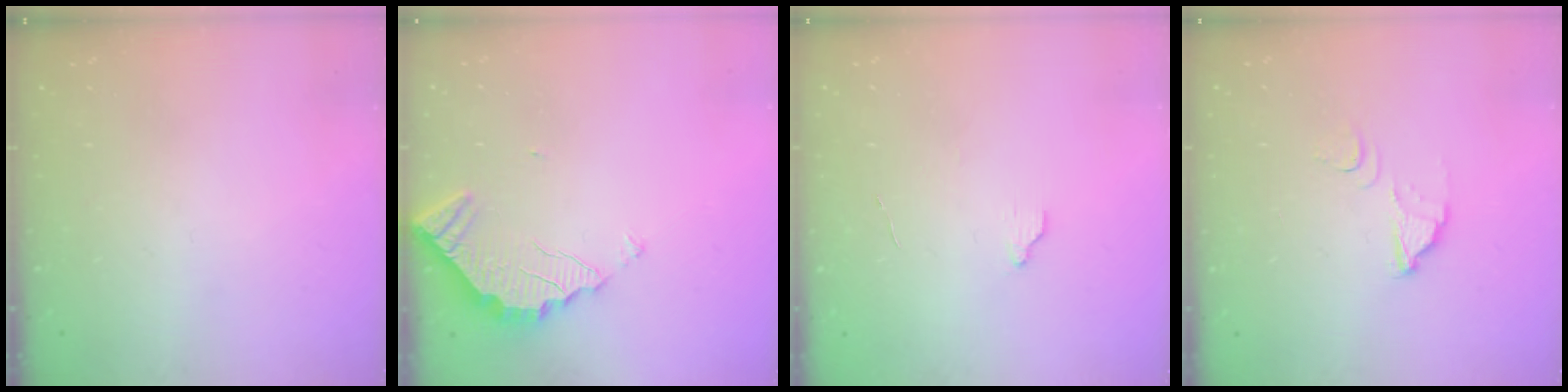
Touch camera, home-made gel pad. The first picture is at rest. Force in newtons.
{"total": 3.3, "press": 3.3, "slide": 0.3}
{"total": 3.4, "press": 3.4, "slide": 0.2}
{"total": 3.9, "press": 3.9, "slide": 0.3}